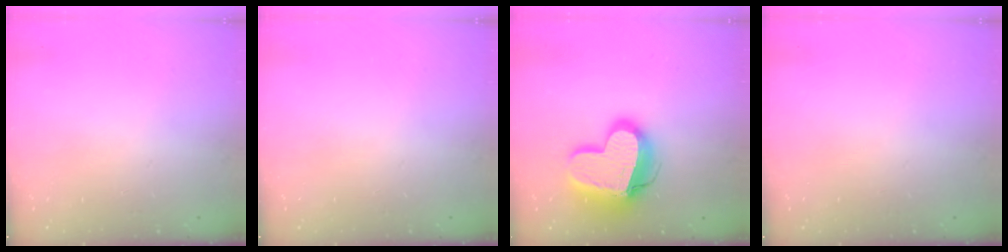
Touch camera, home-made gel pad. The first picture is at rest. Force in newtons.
{"total": 0.0}
{"total": 17.7, "press": 17.6, "slide": 1.5}
{"total": 0.0}